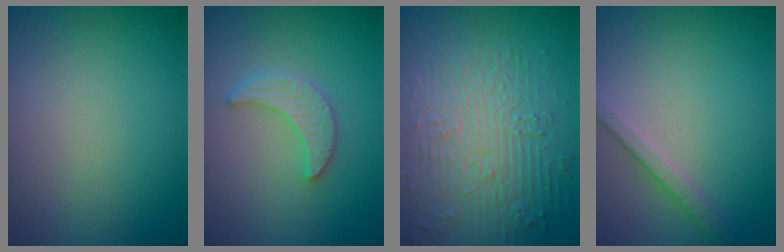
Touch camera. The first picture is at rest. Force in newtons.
{"total": 2.9, "press": 2.9, "slide": 0.7}
{"total": 7.5, "press": 5.9, "slide": 4.6}
{"total": 2.5, "press": 2.1, "slide": 1.4}